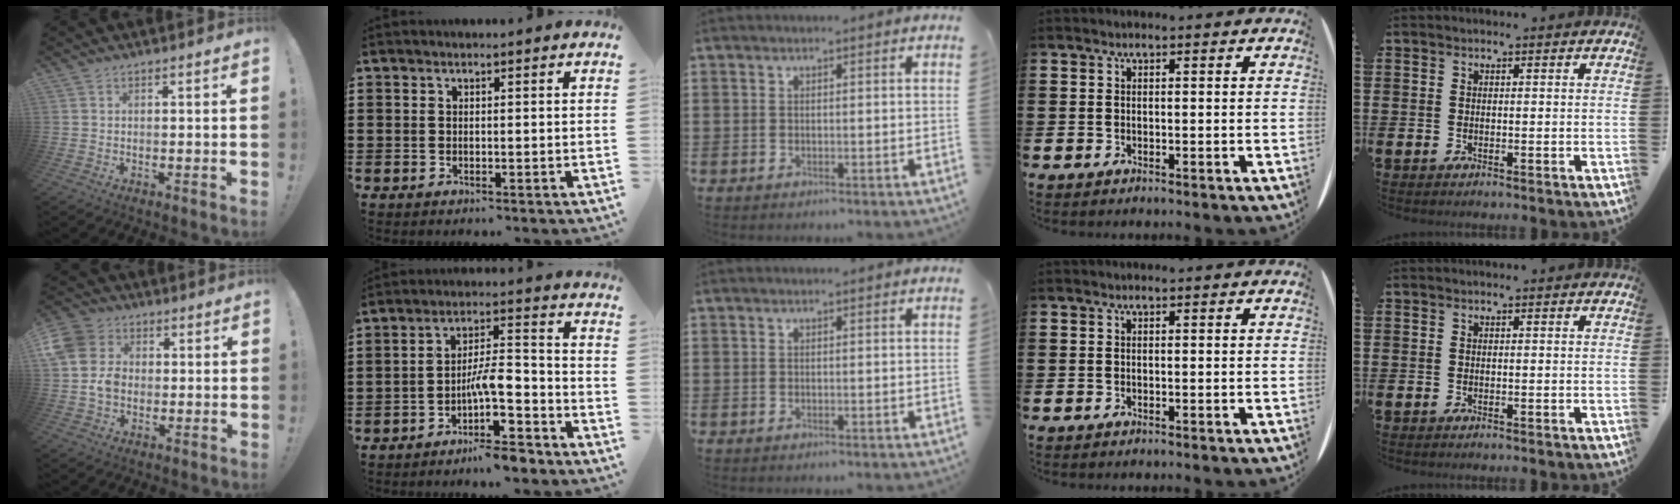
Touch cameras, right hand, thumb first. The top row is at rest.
{"thumb": {"total": 9.8, "force": [-0.3, 8.5, 4.9], "torque": [-0.088, 0.006, -0.002]}, "index": {"total": 8.0, "force": [-4.9, 2.2, 5.9], "torque": [-0.104, 0.005, -0.092]}}